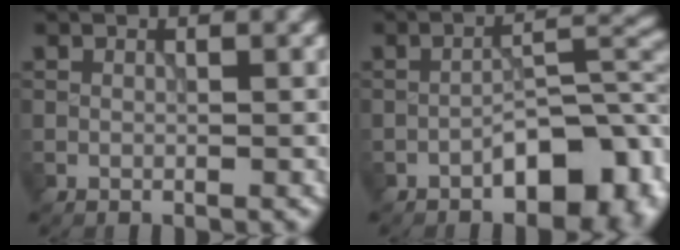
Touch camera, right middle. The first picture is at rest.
{"total": 6.8, "force": [-3.2, 2.9, 5.3], "torque": [-0.067, 0.017, -0.053]}